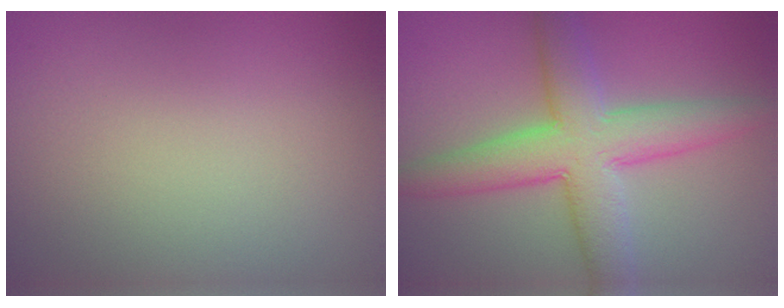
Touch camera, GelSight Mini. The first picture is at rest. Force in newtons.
{"total": 7.5, "press": 7.5, "slide": 0.6}